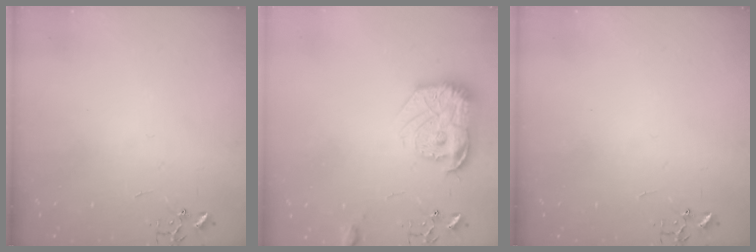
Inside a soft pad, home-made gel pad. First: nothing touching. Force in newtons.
{"total": 17.9, "press": 17.9, "slide": 1.2}
{"total": 0.0}